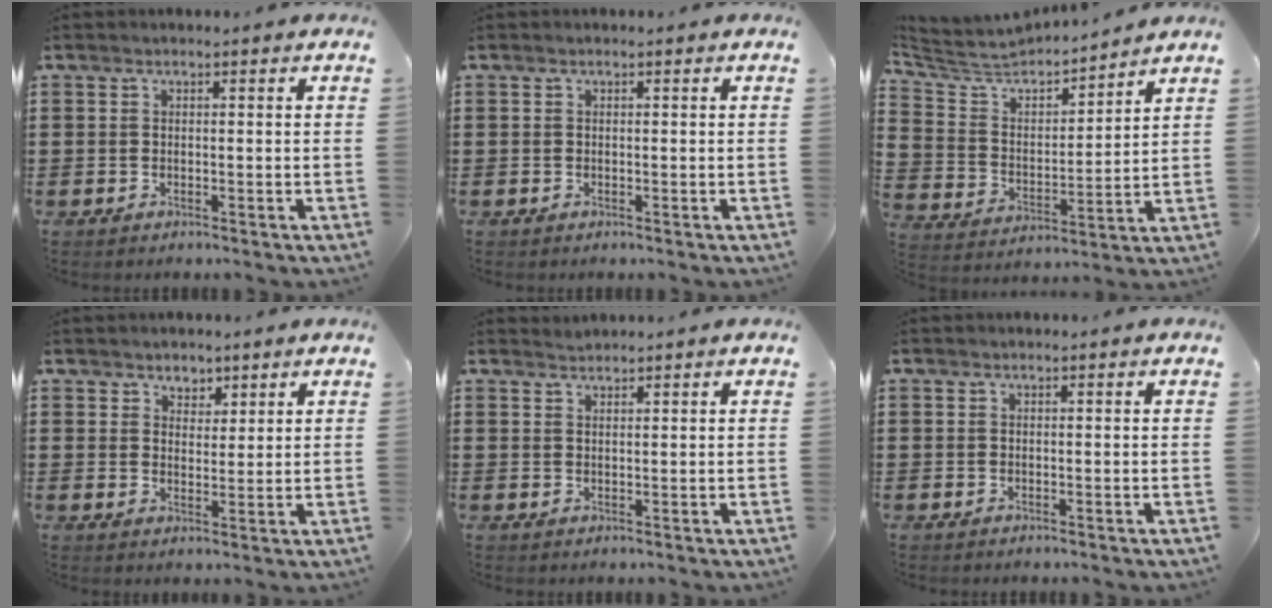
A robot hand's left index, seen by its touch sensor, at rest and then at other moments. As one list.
[{"total": 0.0}, {"total": 5.2, "force": [4.7, 2.1, 0.9], "torque": [-0.052, -0.037, 0.075]}, {"total": 2.8, "force": [1.9, 2.0, 0.2], "torque": [-0.007, 0.008, 0.033]}, {"total": 0.8, "force": [0.8, 0.0, 0.0], "torque": [0.000, -0.001, 0.016]}, {"total": 0.0}]